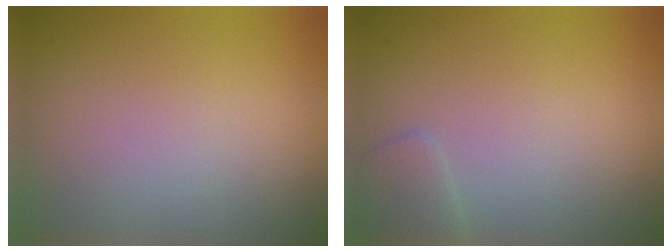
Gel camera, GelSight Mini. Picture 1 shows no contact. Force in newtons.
{"total": 1.4, "press": 1.4, "slide": 0.1}